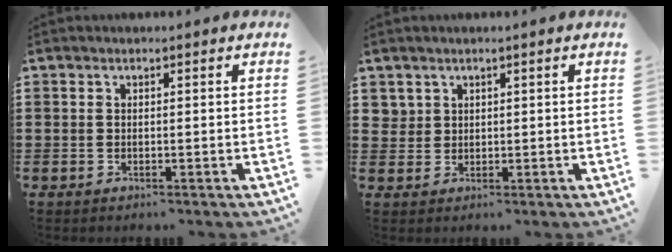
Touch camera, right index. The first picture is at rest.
{"total": 2.3, "force": [1.4, 1.8, 0.1], "torque": [-0.011, 0.008, 0.027]}